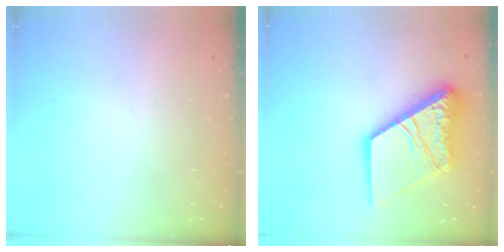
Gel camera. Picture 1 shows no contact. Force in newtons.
{"total": 19.4, "press": 19.2, "slide": 2.3}